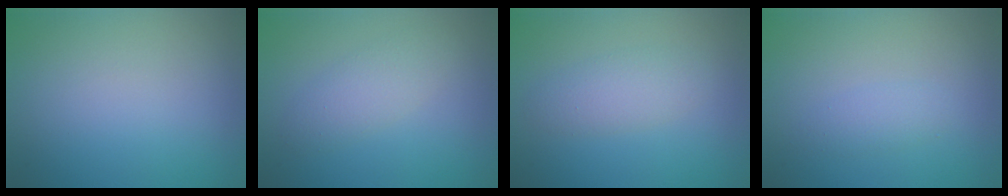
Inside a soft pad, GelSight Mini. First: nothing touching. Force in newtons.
{"total": 2.3, "press": 2.3, "slide": 0.0}
{"total": 2.5, "press": 2.5, "slide": 0.1}
{"total": 1.4, "press": 1.4, "slide": 0.0}